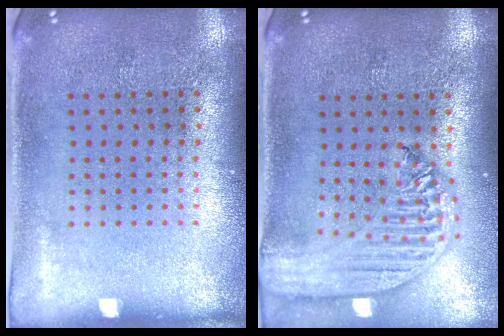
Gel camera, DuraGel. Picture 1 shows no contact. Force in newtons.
{"total": 2.8, "press": 2.2, "slide": 1.6}